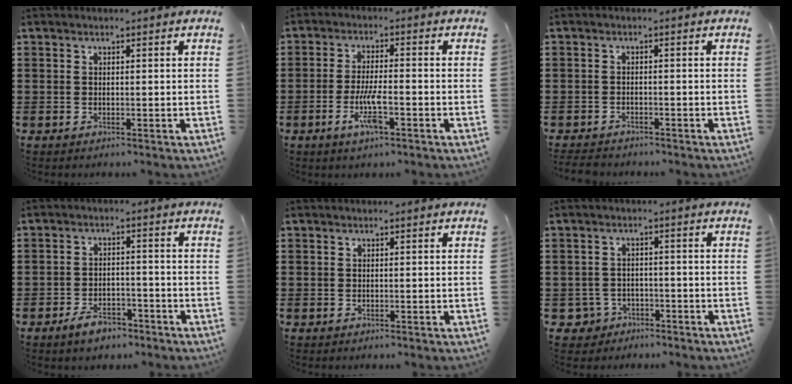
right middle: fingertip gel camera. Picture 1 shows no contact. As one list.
[{"total": 6.0, "force": [-2.5, 1.5, 5.2], "torque": [-0.105, -0.004, -0.047]}, {"total": 2.1, "force": [-2.0, 0.4, 0.2], "torque": [-0.014, -0.002, -0.046]}, {"total": 3.8, "force": [-3.1, 1.5, 1.7], "torque": [-0.034, 0.009, -0.062]}, {"total": 0.0}, {"total": 2.7, "force": [-2.1, 1.6, 0.3], "torque": [-0.029, -0.001, -0.051]}]